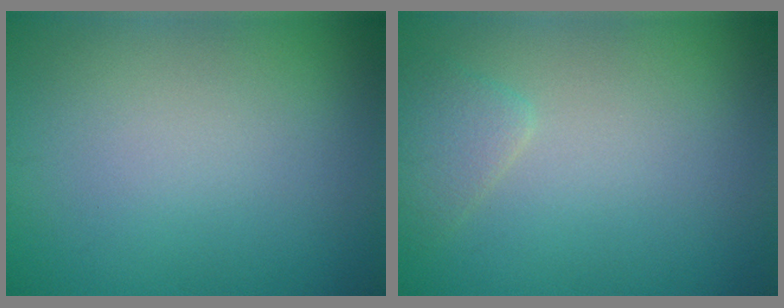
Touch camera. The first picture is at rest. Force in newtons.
{"total": 1.6, "press": 1.6, "slide": 0.2}